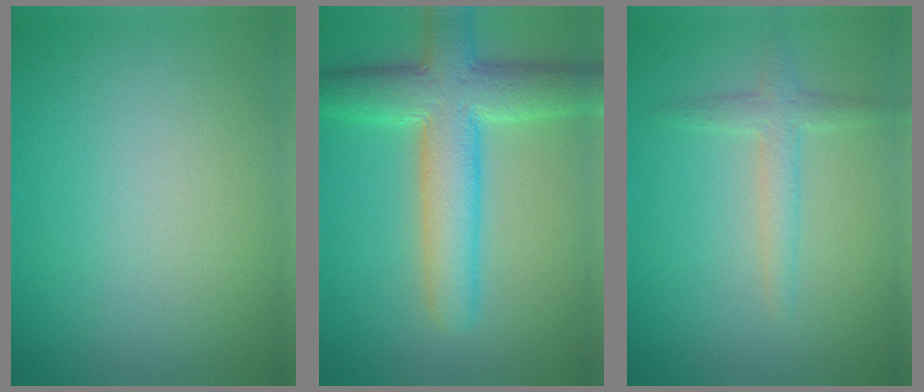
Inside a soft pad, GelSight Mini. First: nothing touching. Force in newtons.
{"total": 7.8, "press": 7.7, "slide": 0.3}
{"total": 1.9, "press": 1.9, "slide": 0.0}